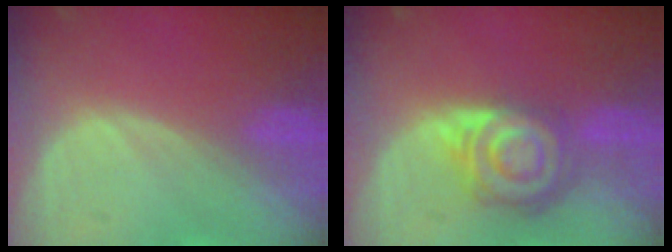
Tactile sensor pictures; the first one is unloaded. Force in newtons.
{"total": 8.1, "press": 7.1, "slide": 3.8}